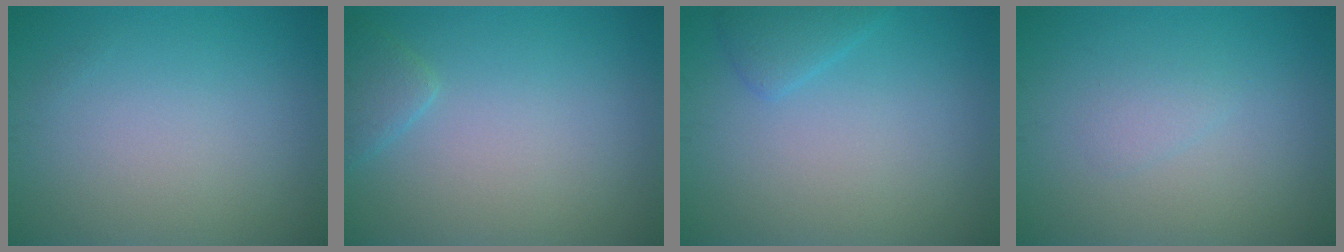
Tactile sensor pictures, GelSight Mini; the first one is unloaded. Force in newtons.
{"total": 1.5, "press": 1.5, "slide": 0.1}
{"total": 1.6, "press": 1.6, "slide": 0.1}
{"total": 0.9, "press": 0.9, "slide": 0.2}